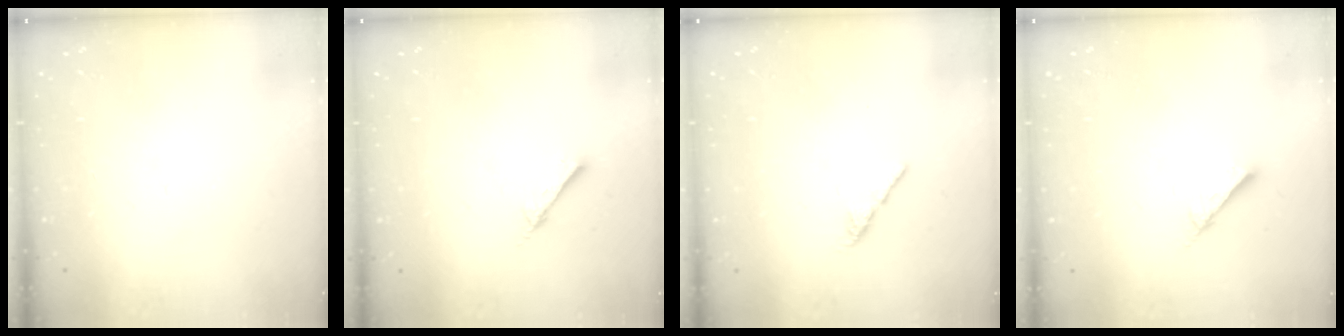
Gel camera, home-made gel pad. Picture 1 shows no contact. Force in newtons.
{"total": 1.5, "press": 1.4, "slide": 0.2}
{"total": 2.4, "press": 2.3, "slide": 0.8}
{"total": 2.6, "press": 2.6, "slide": 0.1}